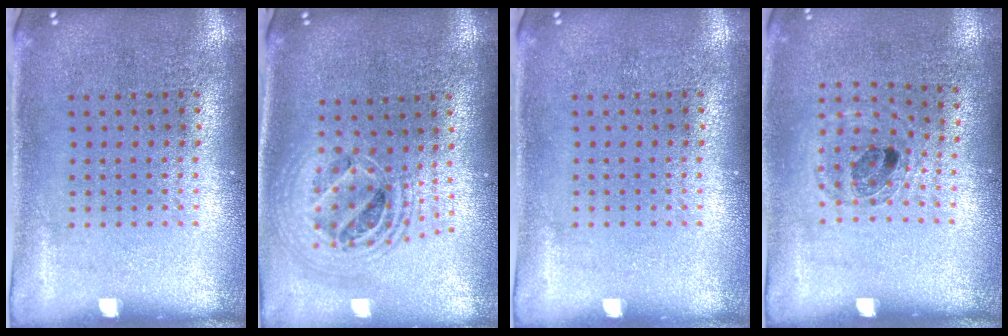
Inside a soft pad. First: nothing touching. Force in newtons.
{"total": 2.1, "press": 1.7, "slide": 1.3}
{"total": 0.0}
{"total": 0.9, "press": 0.9, "slide": 0.2}